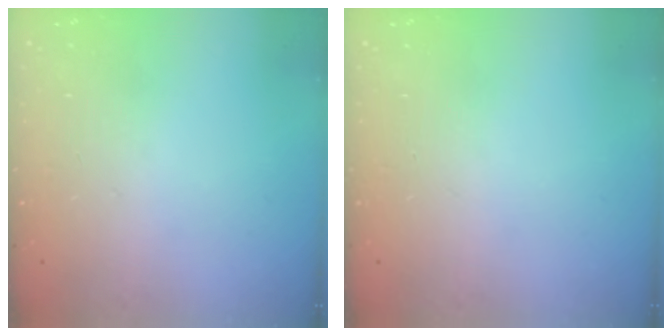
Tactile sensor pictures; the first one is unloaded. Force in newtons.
{"total": 0.0}